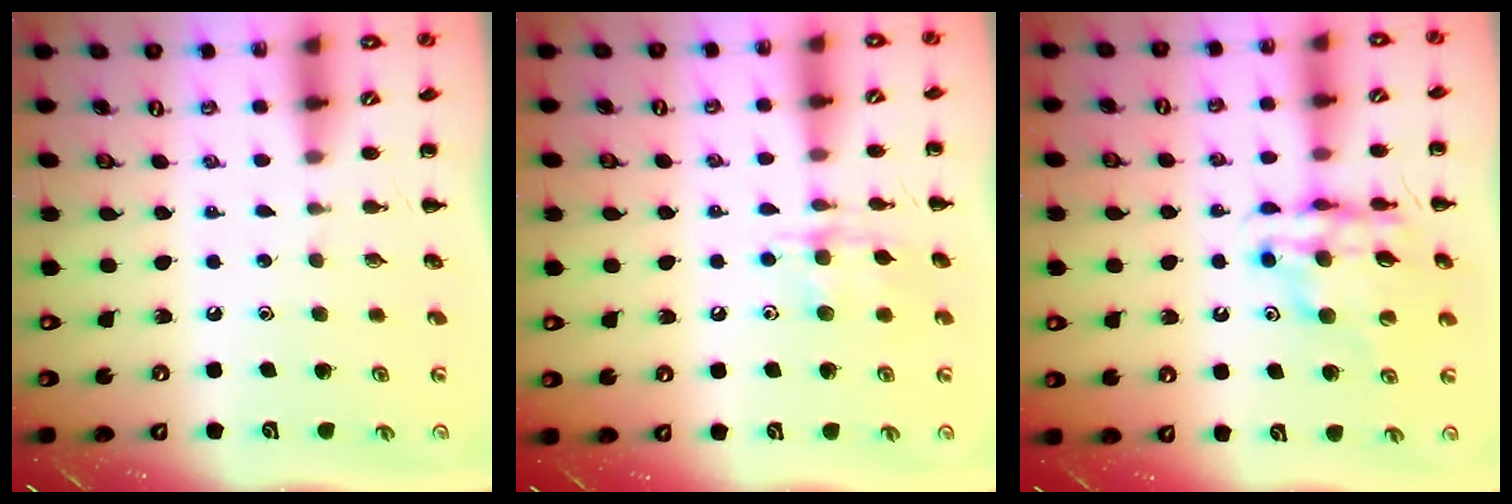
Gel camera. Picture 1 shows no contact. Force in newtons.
{"total": 9.6, "press": 9.6, "slide": 0.5}
{"total": 12.4, "press": 11.8, "slide": 3.6}